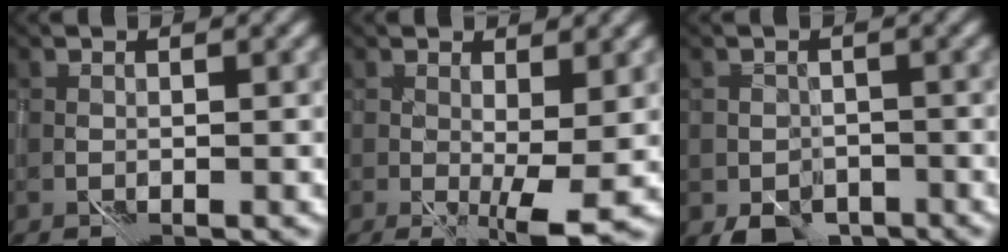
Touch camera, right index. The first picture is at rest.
{"total": 3.2, "force": [0.7, 0.2, 3.1], "torque": [-0.055, -0.003, 0.015]}
{"total": 3.0, "force": [-1.8, 2.1, 1.3], "torque": [-0.009, 0.000, -0.027]}